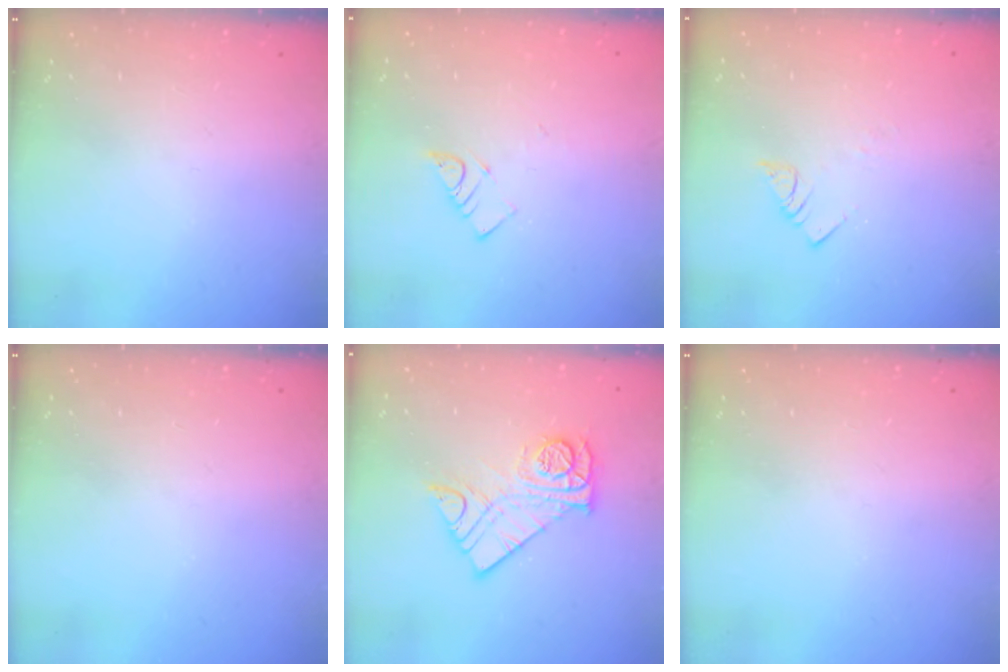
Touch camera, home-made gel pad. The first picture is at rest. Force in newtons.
{"total": 3.9, "press": 3.9, "slide": 0.5}
{"total": 3.4, "press": 3.3, "slide": 0.4}
{"total": 0.0}
{"total": 11.4, "press": 11.4, "slide": 1.0}
{"total": 0.0}